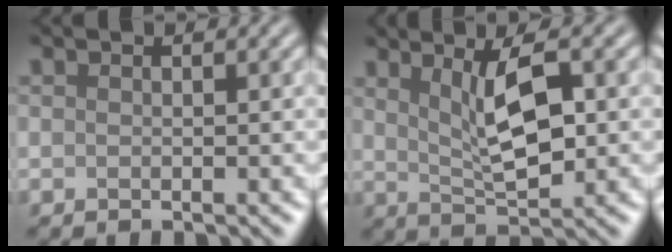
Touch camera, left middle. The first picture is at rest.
{"total": 5.0, "force": [1.4, 1.5, 4.6], "torque": [-0.085, -0.003, 0.029]}